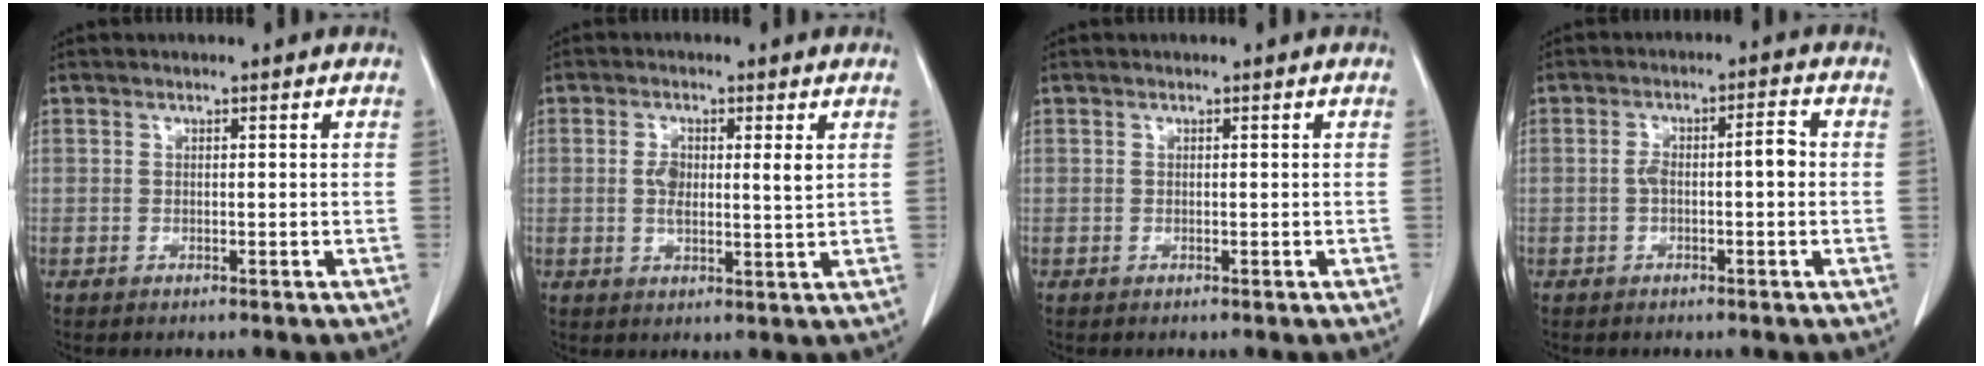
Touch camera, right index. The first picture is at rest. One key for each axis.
{"total": 5.0, "fx": 1.1, "fy": 1.5, "fz": 4.6, "tx": -0.080, "ty": 0.002, "tz": 0.017}
{"total": 0.0}
{"total": 4.7, "fx": -0.3, "fy": 1.3, "fz": 4.5, "tx": -0.083, "ty": 0.023, "tz": -0.003}